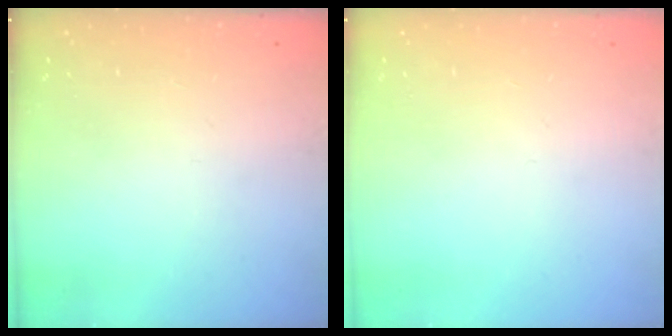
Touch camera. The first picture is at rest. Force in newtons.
{"total": 0.0}